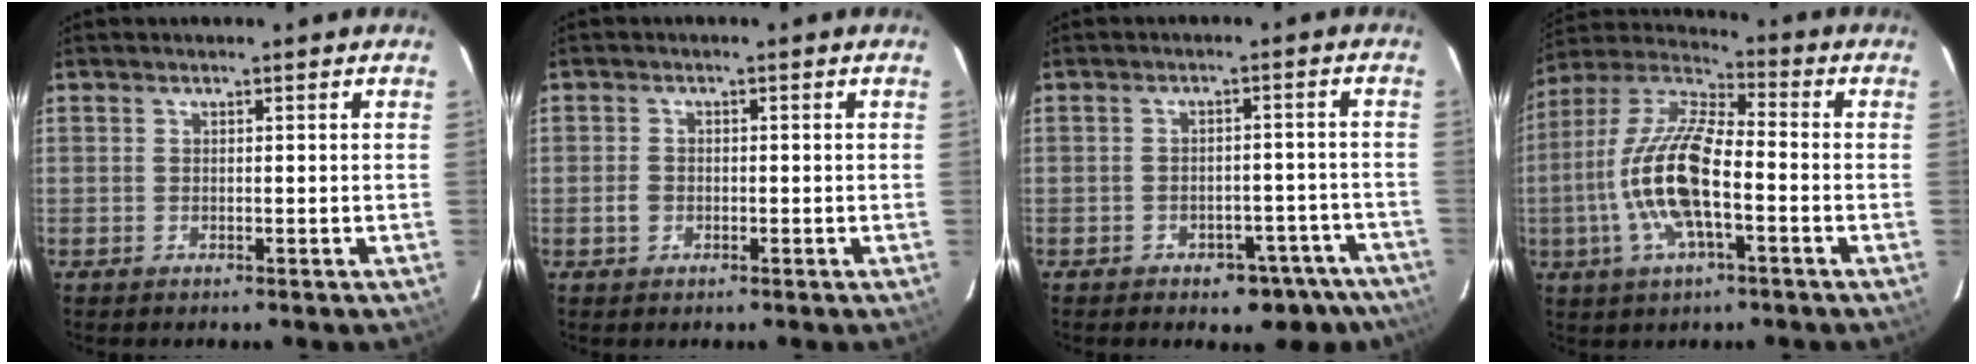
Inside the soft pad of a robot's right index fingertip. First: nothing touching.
{"total": 1.9, "force": [-0.7, 1.7, 0.6], "torque": [-0.014, 0.004, -0.011]}
{"total": 10.1, "force": [-7.8, 5.9, 2.7], "torque": [-0.032, 0.038, -0.063]}
{"total": 15.8, "force": [-4.0, 5.4, 14.3], "torque": [-0.288, 0.000, -0.084]}